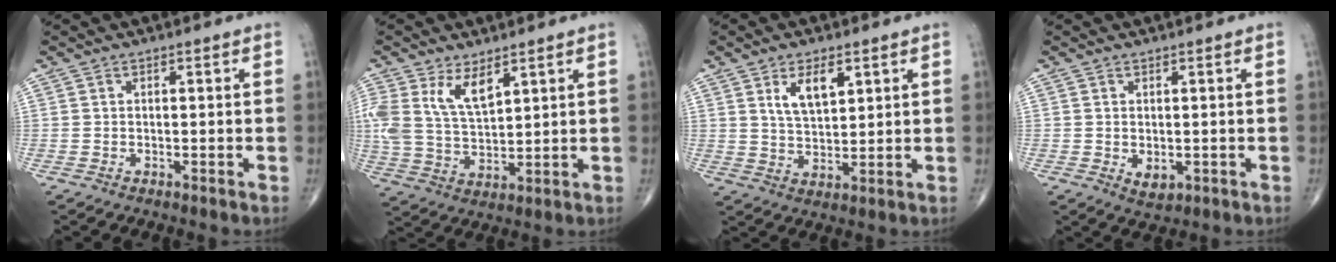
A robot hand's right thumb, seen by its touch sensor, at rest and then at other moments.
{"total": 9.7, "force": [5.0, 4.5, 6.9], "torque": [-0.135, -0.020, 0.108]}
{"total": 6.5, "force": [3.1, 3.1, 4.9], "torque": [-0.073, -0.022, 0.060]}
{"total": 2.5, "force": [-0.3, 1.6, 1.9], "torque": [-0.021, -0.004, 0.002]}